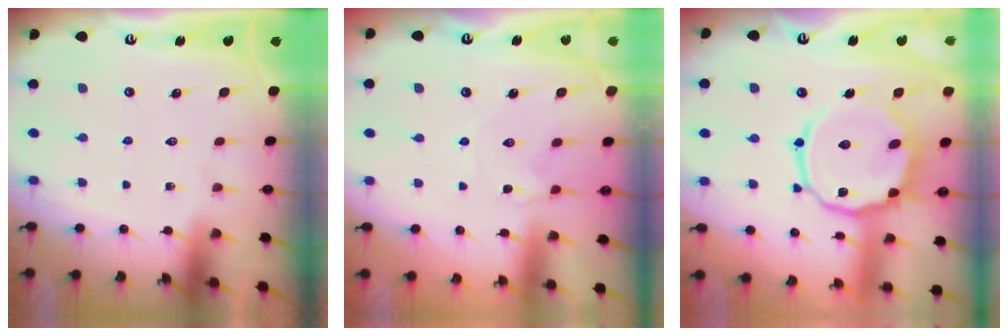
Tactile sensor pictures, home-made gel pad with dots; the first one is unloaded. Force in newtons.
{"total": 1.4, "press": 1.3, "slide": 0.3}
{"total": 15.9, "press": 15.9, "slide": 1.3}